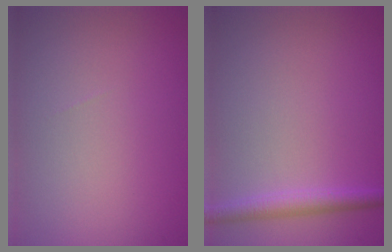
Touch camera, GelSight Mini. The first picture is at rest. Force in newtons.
{"total": 2.1, "press": 2.1, "slide": 0.0}